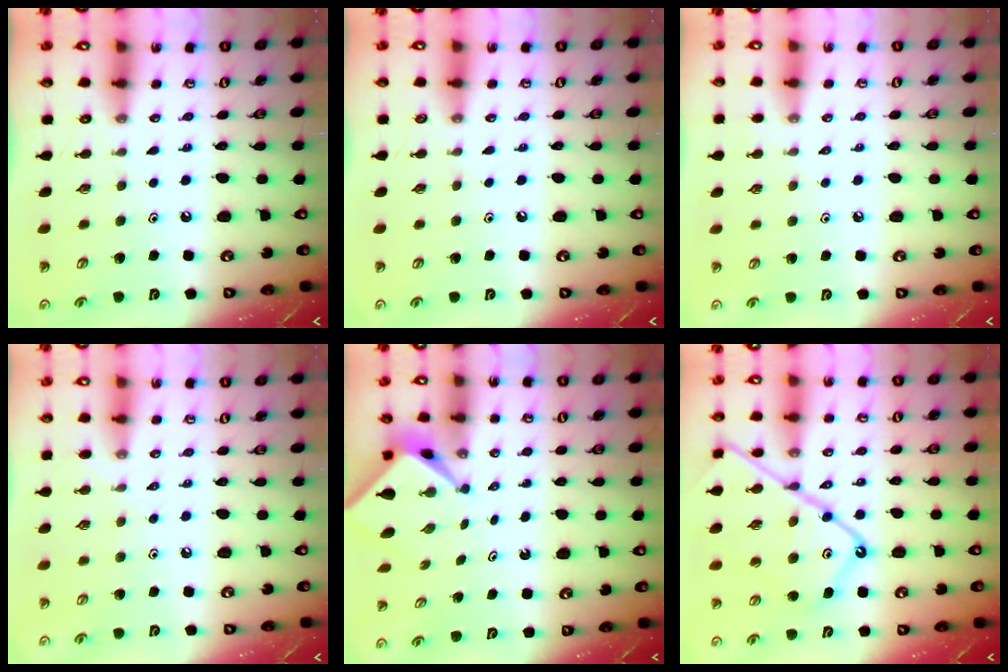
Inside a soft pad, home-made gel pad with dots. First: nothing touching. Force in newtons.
{"total": 3.3, "press": 3.3, "slide": 0.4}
{"total": 1.8, "press": 1.7, "slide": 0.4}
{"total": 5.7, "press": 5.6, "slide": 0.8}
{"total": 2.3, "press": 2.3, "slide": 0.3}
{"total": 17.1, "press": 17.1, "slide": 1.5}